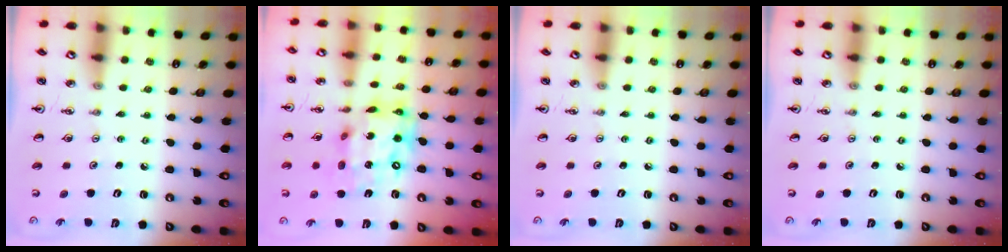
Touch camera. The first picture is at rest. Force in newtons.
{"total": 16.4, "press": 16.4, "slide": 0.9}
{"total": 0.0}
{"total": 0.0}